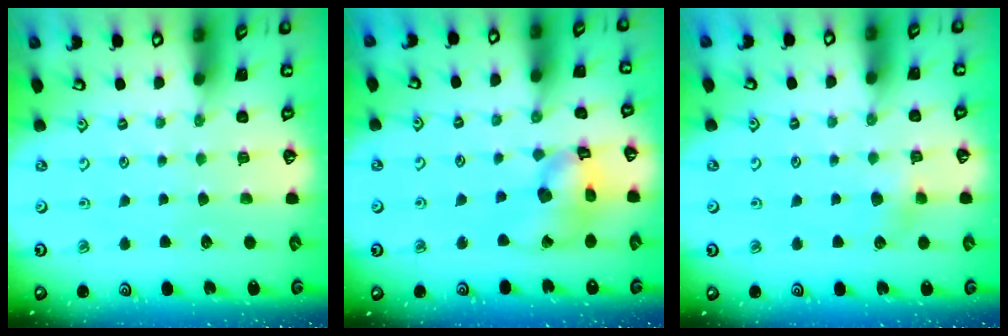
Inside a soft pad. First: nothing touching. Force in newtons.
{"total": 13.9, "press": 13.8, "slide": 1.8}
{"total": 4.8, "press": 4.7, "slide": 0.3}